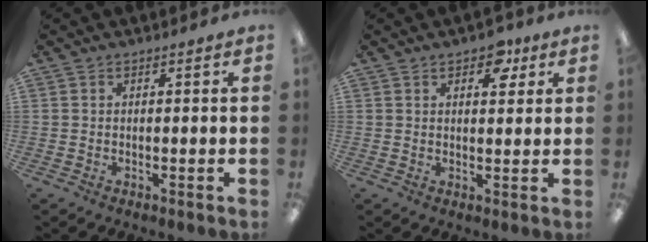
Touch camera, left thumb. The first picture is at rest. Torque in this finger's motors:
{"motor_torque": [-0.04, 0.23, -0.21, 0.14, 0.04]}